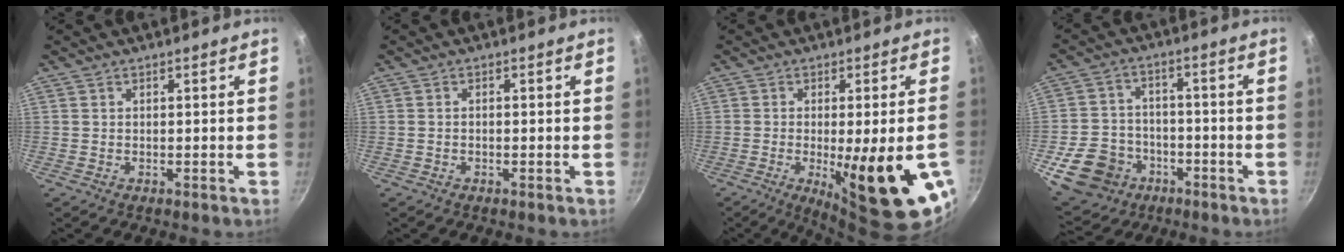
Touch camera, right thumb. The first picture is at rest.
{"total": 0.6, "force": [-0.3, 0.4, 0.4], "torque": [-0.009, 0.005, -0.006]}
{"total": 17.2, "force": [-5.0, 4.0, 16.0], "torque": [-0.195, -0.008, -0.056]}
{"total": 13.7, "force": [-6.0, 10.9, 5.8], "torque": [-0.089, 0.040, -0.092]}